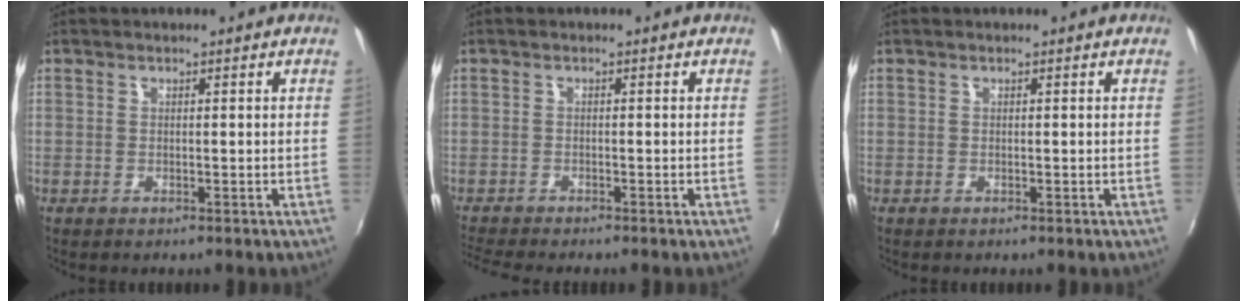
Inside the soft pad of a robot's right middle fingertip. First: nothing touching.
{"total": 4.6, "force": [-4.2, -0.1, 1.7], "torque": [-0.049, -0.022, -0.077]}
{"total": 0.0}